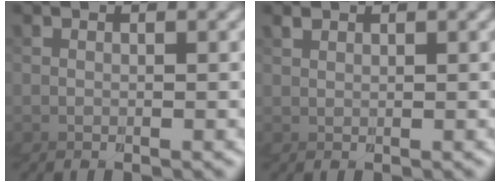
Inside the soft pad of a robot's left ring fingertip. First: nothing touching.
{"total": 1.3, "force": [1.1, 0.0, -0.7], "torque": [0.009, 0.002, 0.015]}